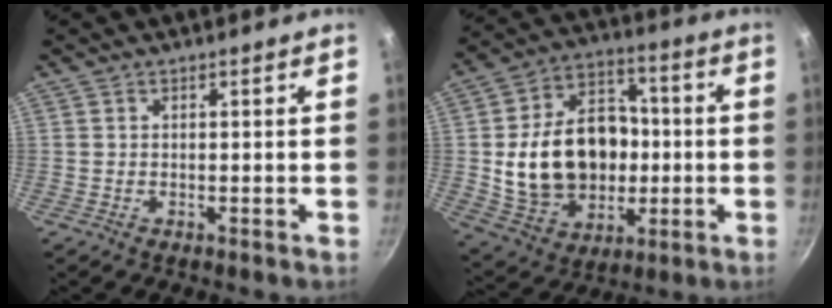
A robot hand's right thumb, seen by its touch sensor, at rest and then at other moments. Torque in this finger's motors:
{"motor_torque": [-0.62, 2.41, 1.58, -0.09, 0.53]}